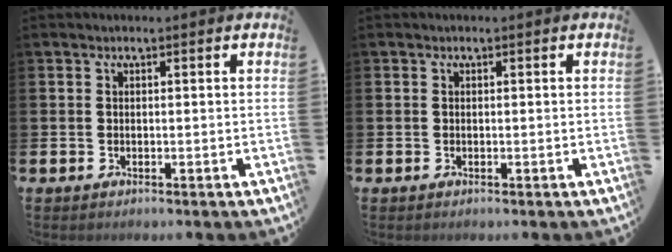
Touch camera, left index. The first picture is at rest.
{"total": 0.0}